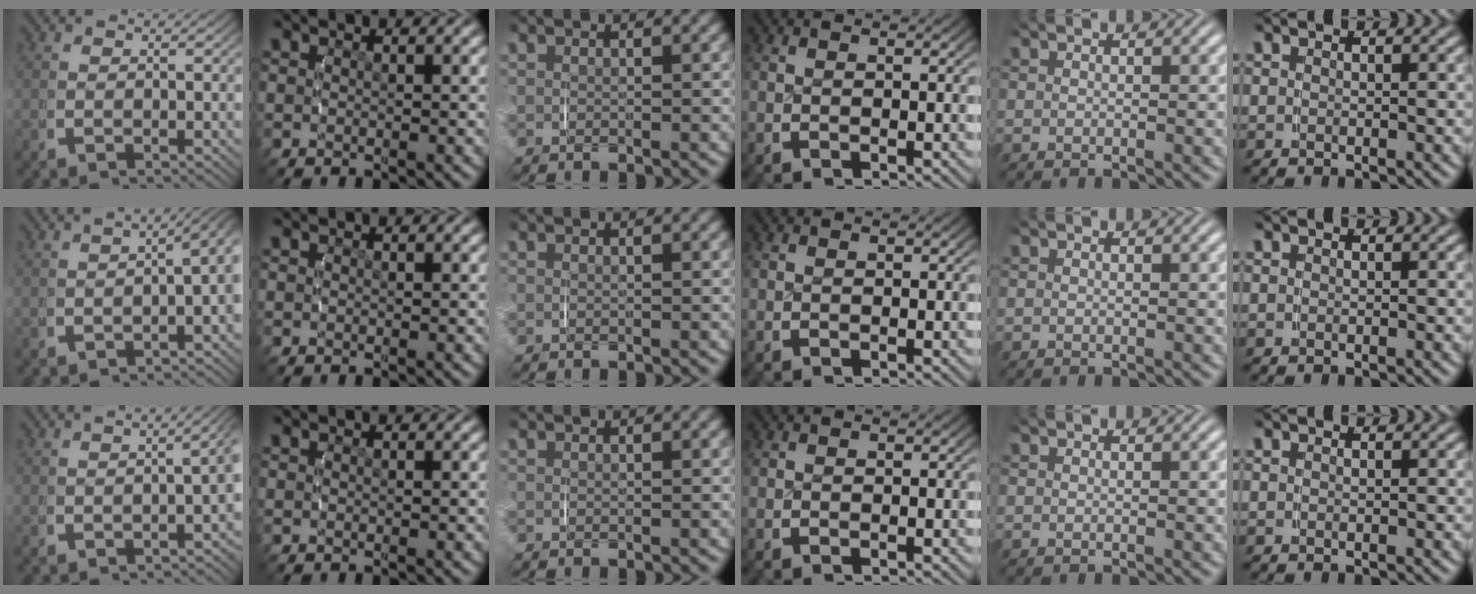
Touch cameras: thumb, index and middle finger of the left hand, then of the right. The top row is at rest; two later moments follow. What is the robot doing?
{"motion": "lift_and_place", "object": "string"}